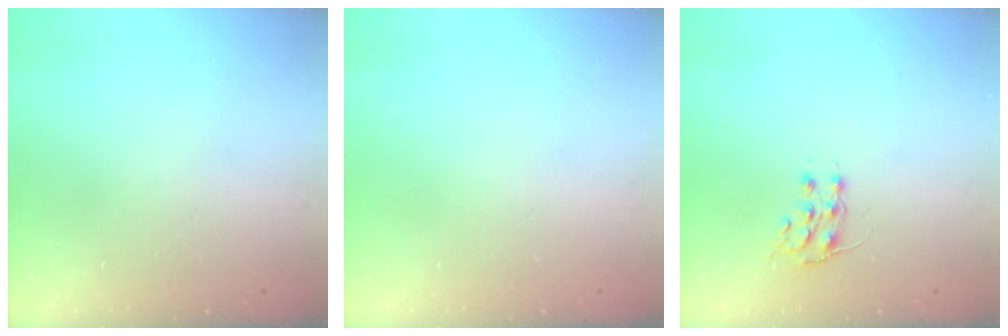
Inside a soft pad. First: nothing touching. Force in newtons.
{"total": 0.0}
{"total": 6.4, "press": 6.4, "slide": 0.5}